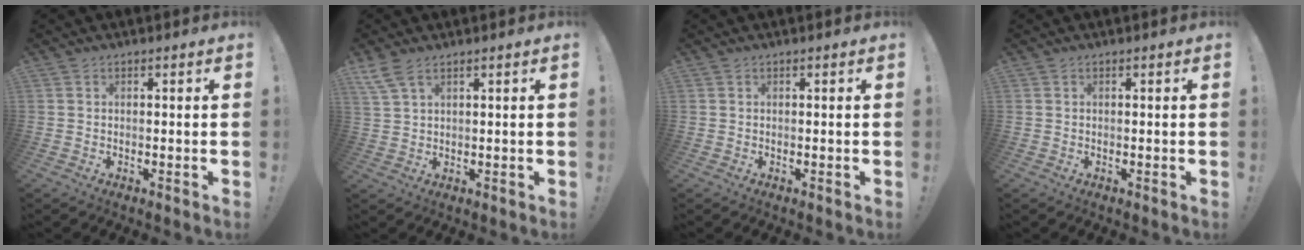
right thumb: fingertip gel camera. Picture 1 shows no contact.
{"total": 4.8, "force": [3.2, 1.7, 3.1], "torque": [-0.071, -0.005, 0.063]}
{"total": 0.0}
{"total": 0.0}